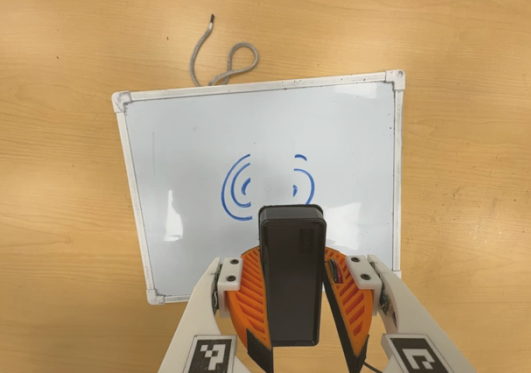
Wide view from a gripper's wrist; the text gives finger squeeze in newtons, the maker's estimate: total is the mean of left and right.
{"total": 9.3, "left": 9.0, "right": 9.7}